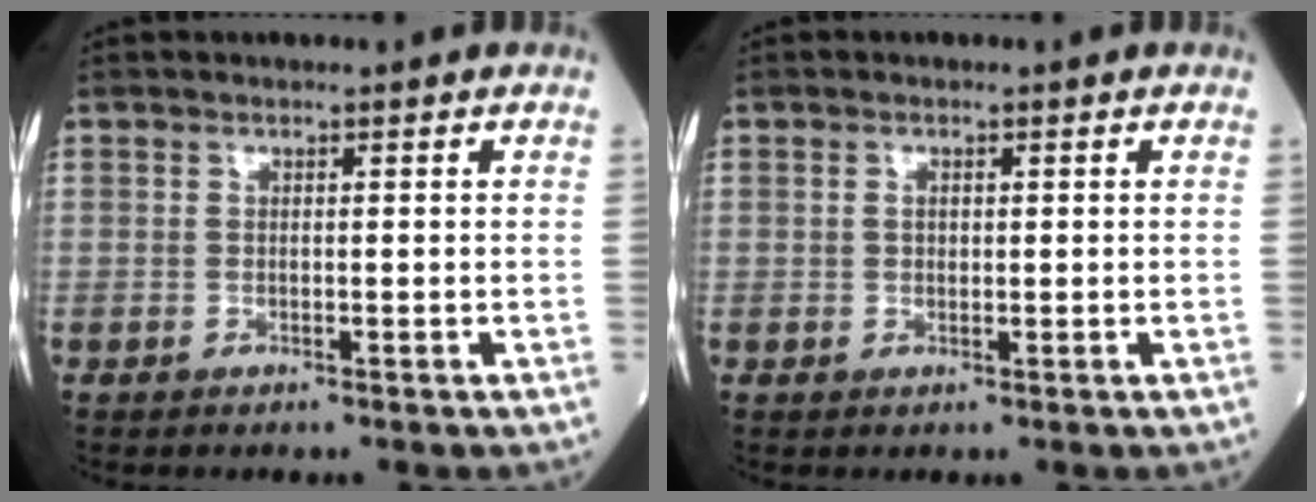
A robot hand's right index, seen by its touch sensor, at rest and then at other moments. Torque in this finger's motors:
{"motor_torque": [-0.11, 0.12, -0.05, -0.01]}